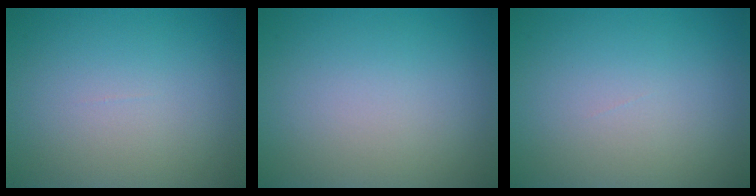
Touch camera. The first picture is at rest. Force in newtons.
{"total": 0.0}
{"total": 0.0}